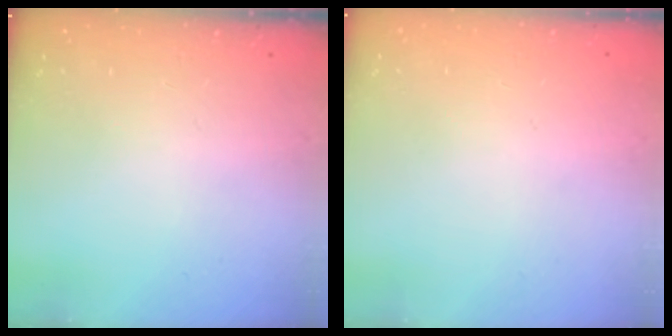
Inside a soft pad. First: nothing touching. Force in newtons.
{"total": 0.0}